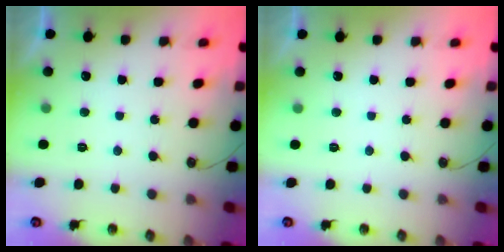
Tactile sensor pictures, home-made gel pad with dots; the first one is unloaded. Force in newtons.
{"total": 0.0}